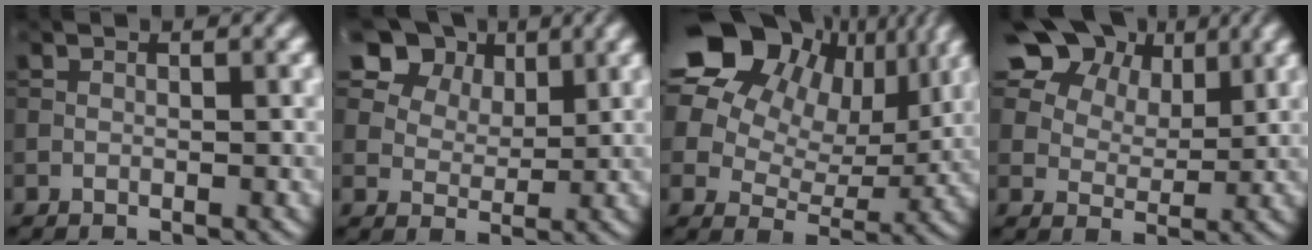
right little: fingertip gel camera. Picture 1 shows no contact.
{"total": 9.1, "force": [5.9, 5.7, 3.9], "torque": [-0.099, 0.003, 0.109]}
{"total": 22.1, "force": [11.7, 14.8, 11.5], "torque": [-0.259, 0.074, 0.183]}
{"total": 14.8, "force": [9.5, 8.9, 7.1], "torque": [-0.164, 0.025, 0.181]}